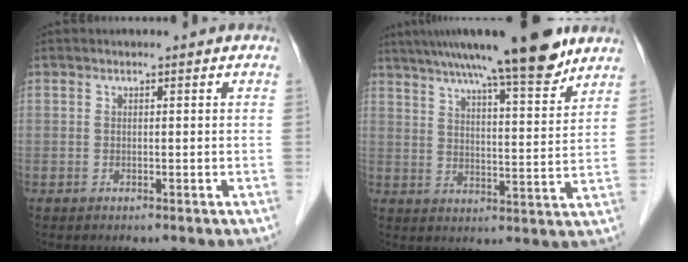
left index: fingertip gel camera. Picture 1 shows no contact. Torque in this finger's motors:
{"motor_torque": [0.83, -1.02, 1.05, 0.21]}